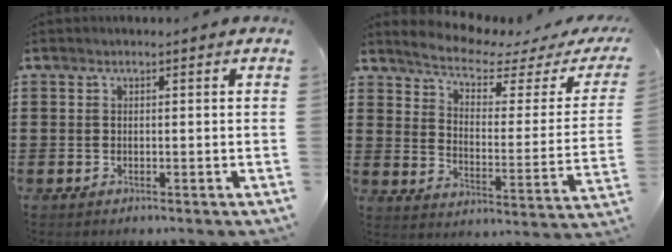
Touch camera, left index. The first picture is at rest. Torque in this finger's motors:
{"motor_torque": [2.14, 0.00, 0.32, 0.01]}